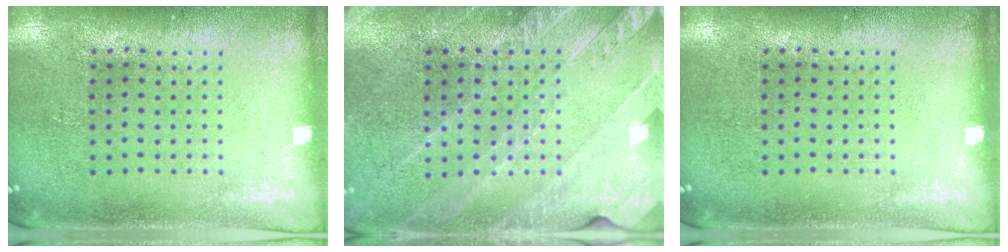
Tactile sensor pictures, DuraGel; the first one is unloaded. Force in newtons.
{"total": 2.6, "press": 2.5, "slide": 0.7}
{"total": 0.0}